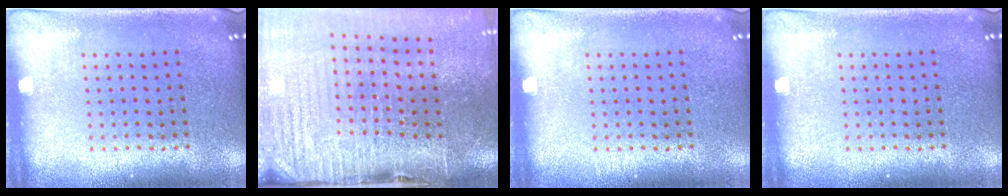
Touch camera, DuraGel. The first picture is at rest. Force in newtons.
{"total": 4.3, "press": 3.7, "slide": 2.2}
{"total": 0.0}
{"total": 0.0}